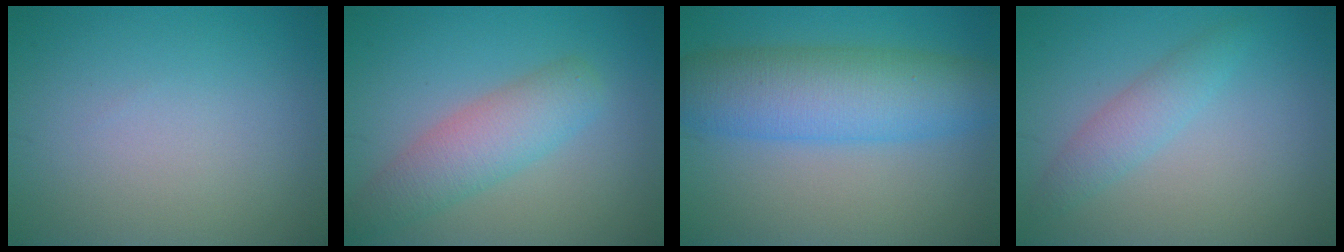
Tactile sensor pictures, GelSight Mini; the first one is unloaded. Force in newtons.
{"total": 4.5, "press": 4.5, "slide": 0.2}
{"total": 7.9, "press": 7.9, "slide": 0.1}
{"total": 2.4, "press": 2.4, "slide": 0.1}